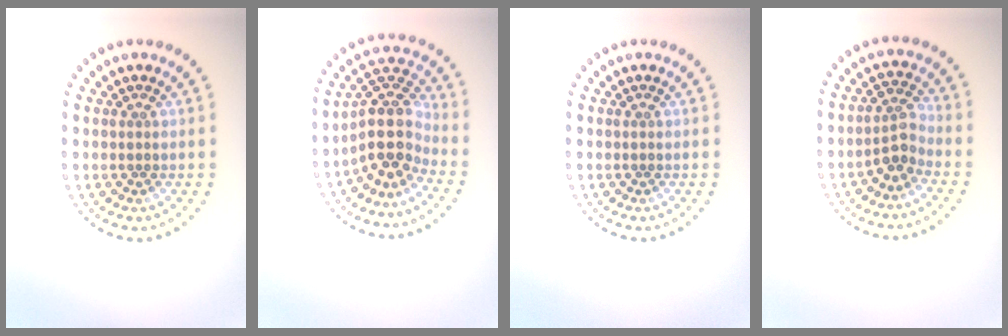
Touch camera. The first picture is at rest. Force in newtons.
{"total": 4.8, "press": 3.9, "slide": 2.9}
{"total": 0.0}
{"total": 2.5, "press": 2.1, "slide": 1.4}